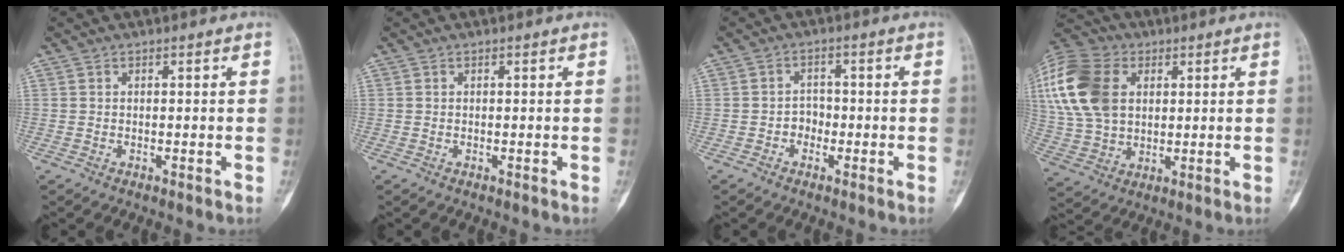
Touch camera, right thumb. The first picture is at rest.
{"total": 0.0}
{"total": 2.8, "force": [-1.2, 2.4, 0.9], "torque": [0.012, 0.014, -0.027]}
{"total": 19.8, "force": [4.7, 14.0, 13.1], "torque": [-0.278, 0.007, 0.088]}